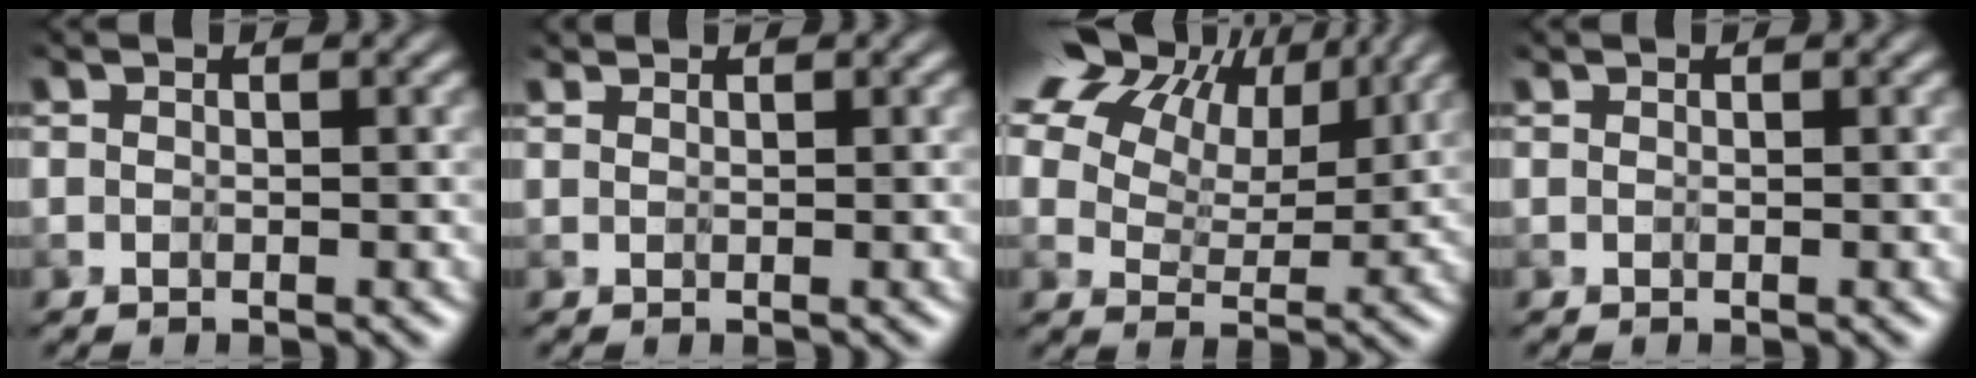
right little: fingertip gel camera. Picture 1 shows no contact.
{"total": 0.9, "force": [0.9, 0.2, 0.2], "torque": [-0.005, 0.000, 0.014]}
{"total": 17.9, "force": [10.5, 10.7, 9.9], "torque": [-0.205, 0.054, 0.191]}
{"total": 0.0}